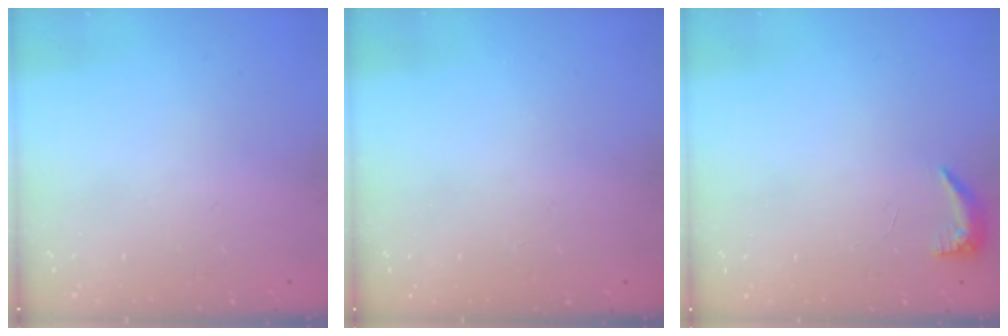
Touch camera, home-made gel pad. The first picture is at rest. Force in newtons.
{"total": 0.0}
{"total": 8.5, "press": 5.7, "slide": 6.3}